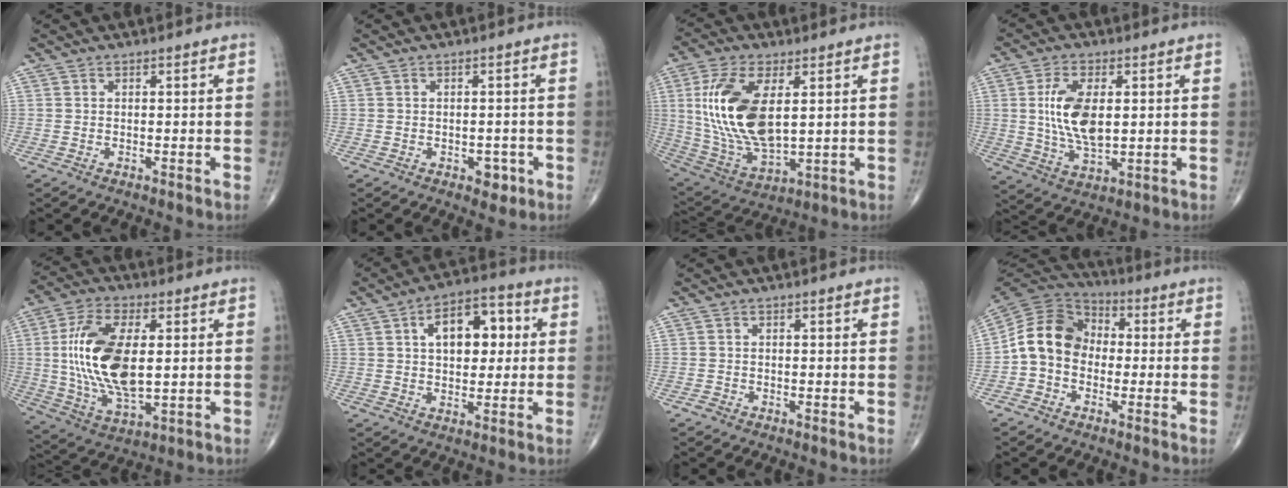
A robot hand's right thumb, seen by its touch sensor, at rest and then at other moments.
{"total": 2.8, "force": [-1.2, 1.8, 1.8], "torque": [-0.008, 0.004, -0.012]}
{"total": 18.4, "force": [3.4, 9.0, 15.7], "torque": [-0.320, -0.018, 0.076]}
{"total": 11.1, "force": [1.4, 5.5, 9.6], "torque": [-0.184, -0.011, 0.033]}
{"total": 18.1, "force": [1.6, 8.7, 15.8], "torque": [-0.311, -0.011, 0.034]}
{"total": 12.0, "force": [2.7, 7.0, 9.4], "torque": [-0.108, 0.014, 0.036]}
{"total": 0.8, "force": [-0.6, 0.5, 0.3], "torque": [-0.002, 0.000, -0.014]}
{"total": 11.4, "force": [-1.3, 9.1, 6.7], "torque": [-0.113, 0.037, -0.042]}